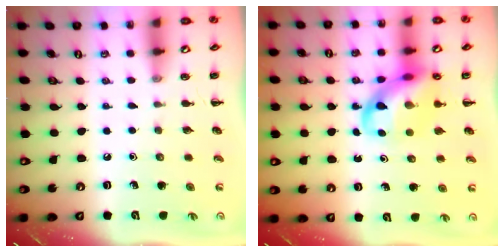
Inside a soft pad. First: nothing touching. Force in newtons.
{"total": 13.6, "press": 13.1, "slide": 3.6}